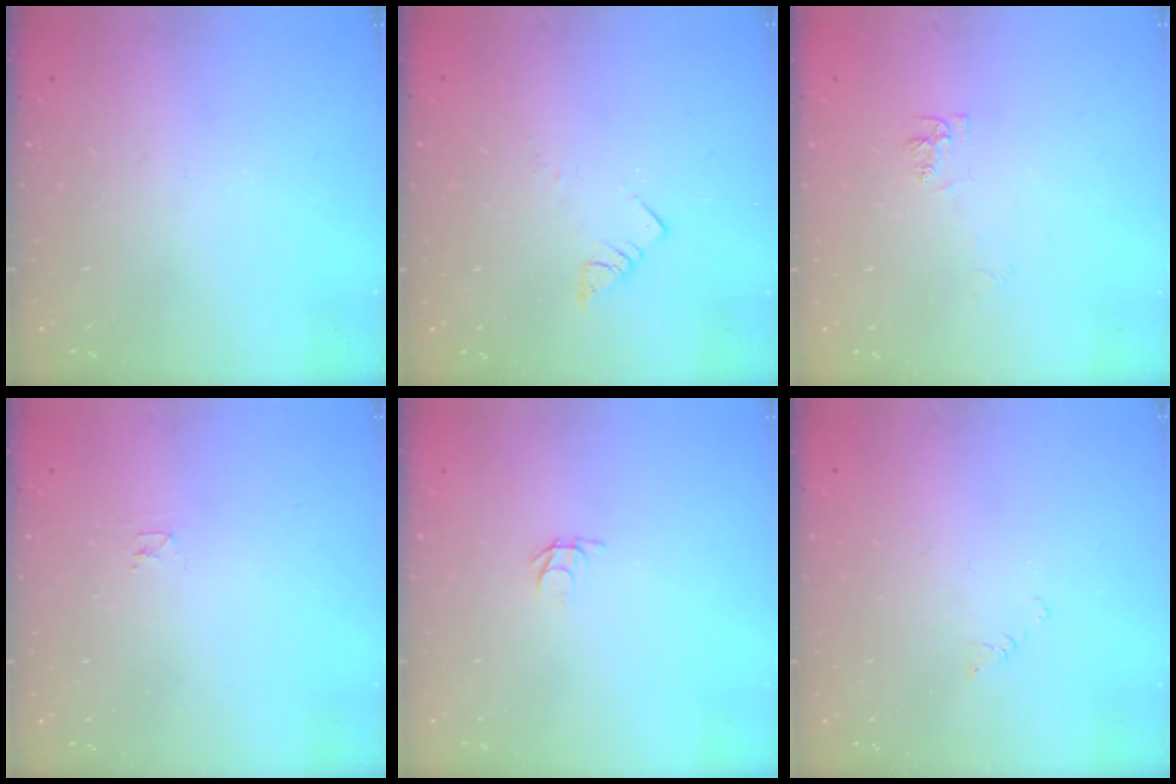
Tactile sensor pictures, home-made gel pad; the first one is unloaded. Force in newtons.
{"total": 3.3, "press": 3.3, "slide": 0.3}
{"total": 5.5, "press": 5.4, "slide": 0.9}
{"total": 2.4, "press": 2.4, "slide": 0.3}
{"total": 2.5, "press": 2.5, "slide": 0.3}
{"total": 2.0, "press": 2.0, "slide": 0.3}